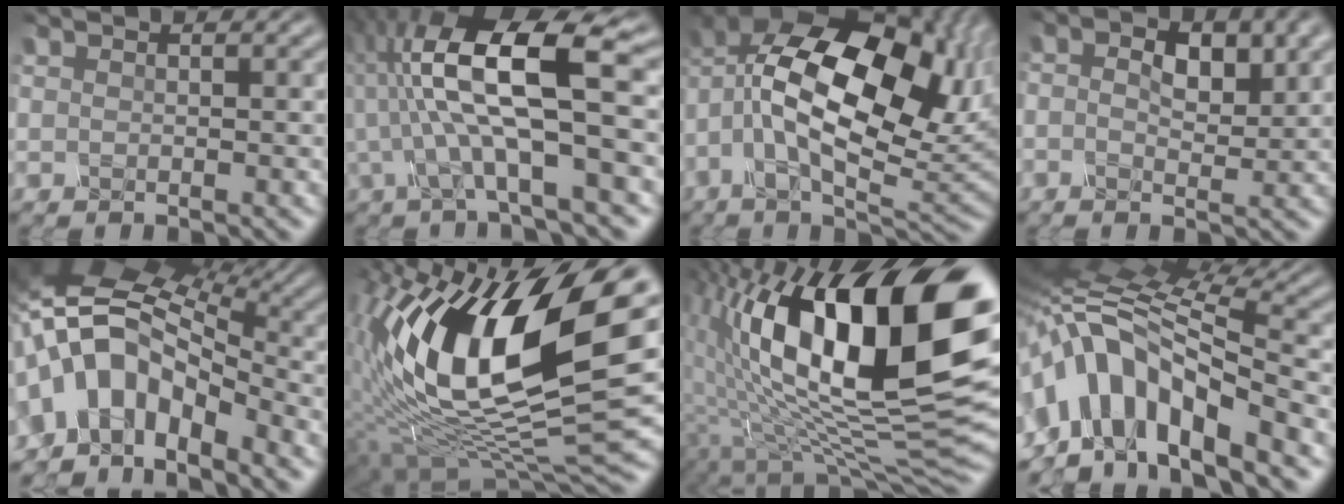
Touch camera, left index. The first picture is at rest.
{"total": 9.8, "force": [-1.2, 2.0, 9.5], "torque": [-0.189, 0.013, -0.002]}
{"total": 17.4, "force": [-0.4, 9.0, 14.8], "torque": [-0.234, 0.014, 0.016]}
{"total": 3.3, "force": [-0.1, 1.3, 3.1], "torque": [-0.059, -0.001, 0.012]}
{"total": 9.0, "force": [-4.4, 5.1, 5.8], "torque": [-0.106, 0.003, -0.075]}
{"total": 15.1, "force": [2.4, 6.5, 13.5], "torque": [-0.264, 0.000, 0.044]}
{"total": 17.3, "force": [3.4, 6.9, 15.5], "torque": [-0.248, 0.010, 0.071]}
{"total": 10.2, "force": [-6.3, 3.8, 7.1], "torque": [-0.130, 0.011, -0.105]}